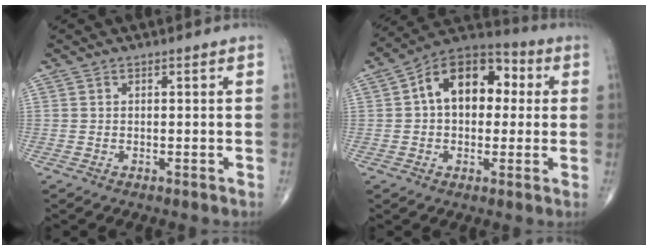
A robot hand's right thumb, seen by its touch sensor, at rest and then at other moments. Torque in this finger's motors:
{"motor_torque": [-0.04, 0.41, 0.34, 0.05, 0.11]}